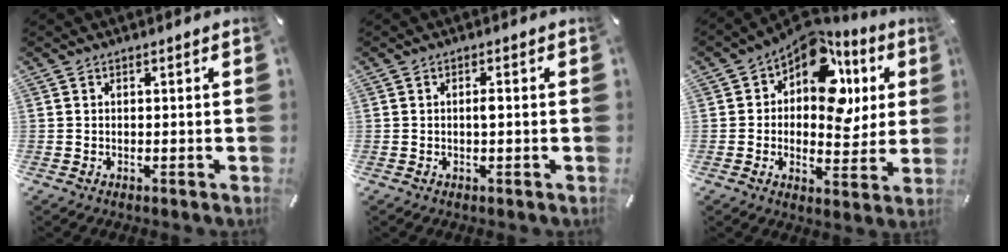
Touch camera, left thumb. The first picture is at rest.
{"total": 2.5, "force": [0.1, 0.9, 2.4], "torque": [-0.038, -0.001, -0.002]}
{"total": 15.7, "force": [6.5, 10.1, 10.1], "torque": [-0.144, -0.049, 0.116]}